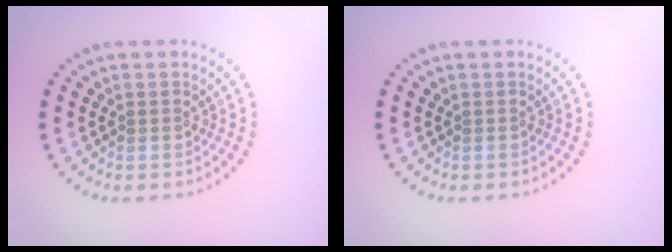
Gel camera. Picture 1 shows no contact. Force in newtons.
{"total": 0.0}